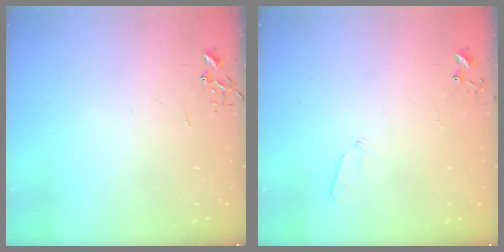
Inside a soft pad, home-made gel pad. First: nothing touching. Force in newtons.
{"total": 3.9, "press": 3.9, "slide": 0.6}